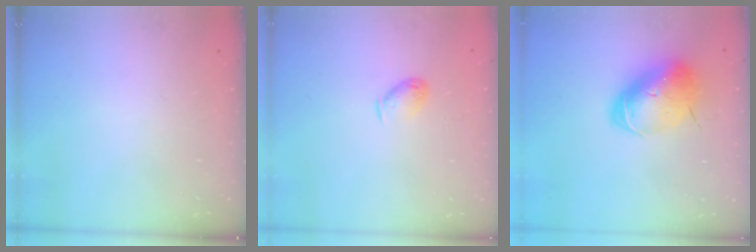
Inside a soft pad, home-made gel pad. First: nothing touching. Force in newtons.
{"total": 6.5, "press": 6.4, "slide": 1.3}
{"total": 13.0, "press": 12.8, "slide": 2.4}